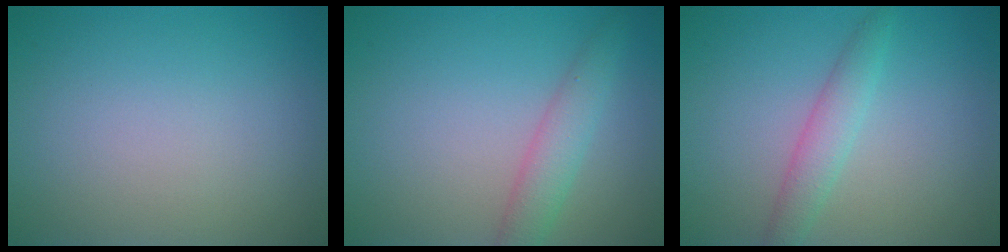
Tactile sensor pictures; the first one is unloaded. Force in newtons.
{"total": 2.7, "press": 2.7, "slide": 0.2}
{"total": 2.3, "press": 2.3, "slide": 0.1}